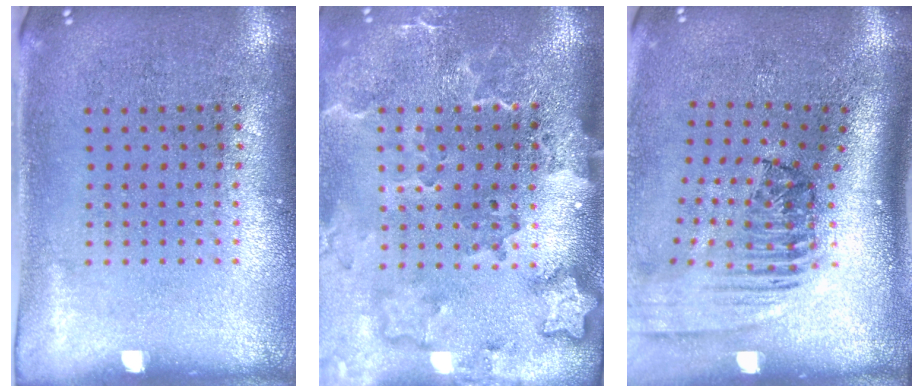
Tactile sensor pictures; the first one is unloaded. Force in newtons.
{"total": 3.1, "press": 2.4, "slide": 2.0}
{"total": 2.4, "press": 1.7, "slide": 1.7}